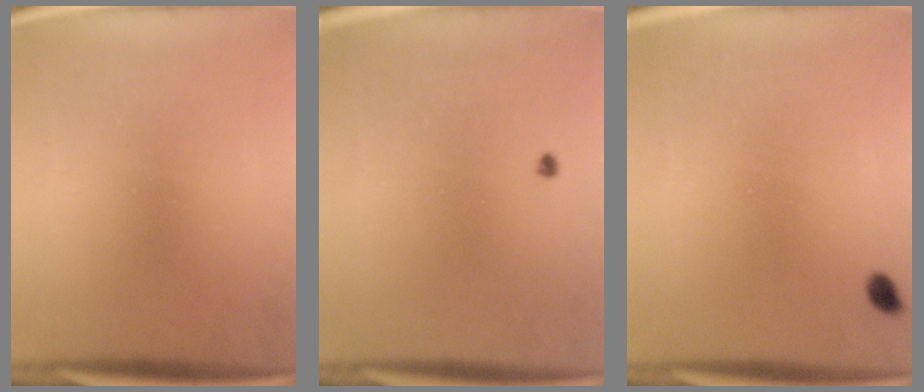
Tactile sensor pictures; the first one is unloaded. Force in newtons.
{"total": 0.7}
{"total": 1.3}